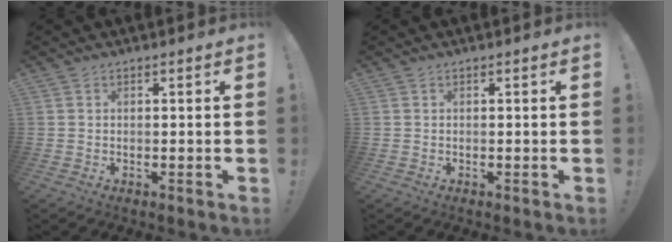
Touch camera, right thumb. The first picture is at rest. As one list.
[{"total": 0.0}]